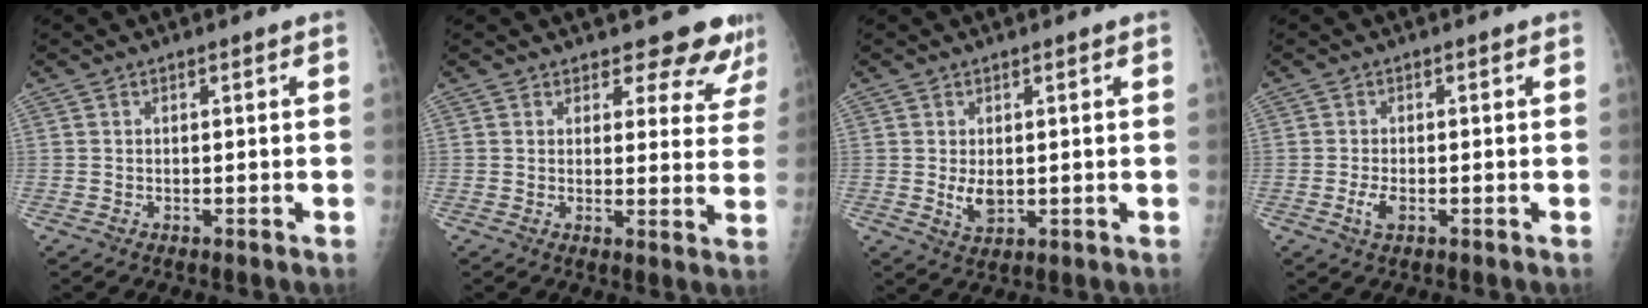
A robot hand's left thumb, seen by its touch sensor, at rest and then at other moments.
{"total": 9.8, "force": [8.9, 3.6, 1.7], "torque": [0.025, -0.059, 0.083]}
{"total": 3.6, "force": [0.2, 2.3, 2.8], "torque": [-0.041, -0.010, 0.012]}
{"total": 2.4, "force": [-0.8, 1.2, 2.0], "torque": [-0.046, -0.003, -0.016]}